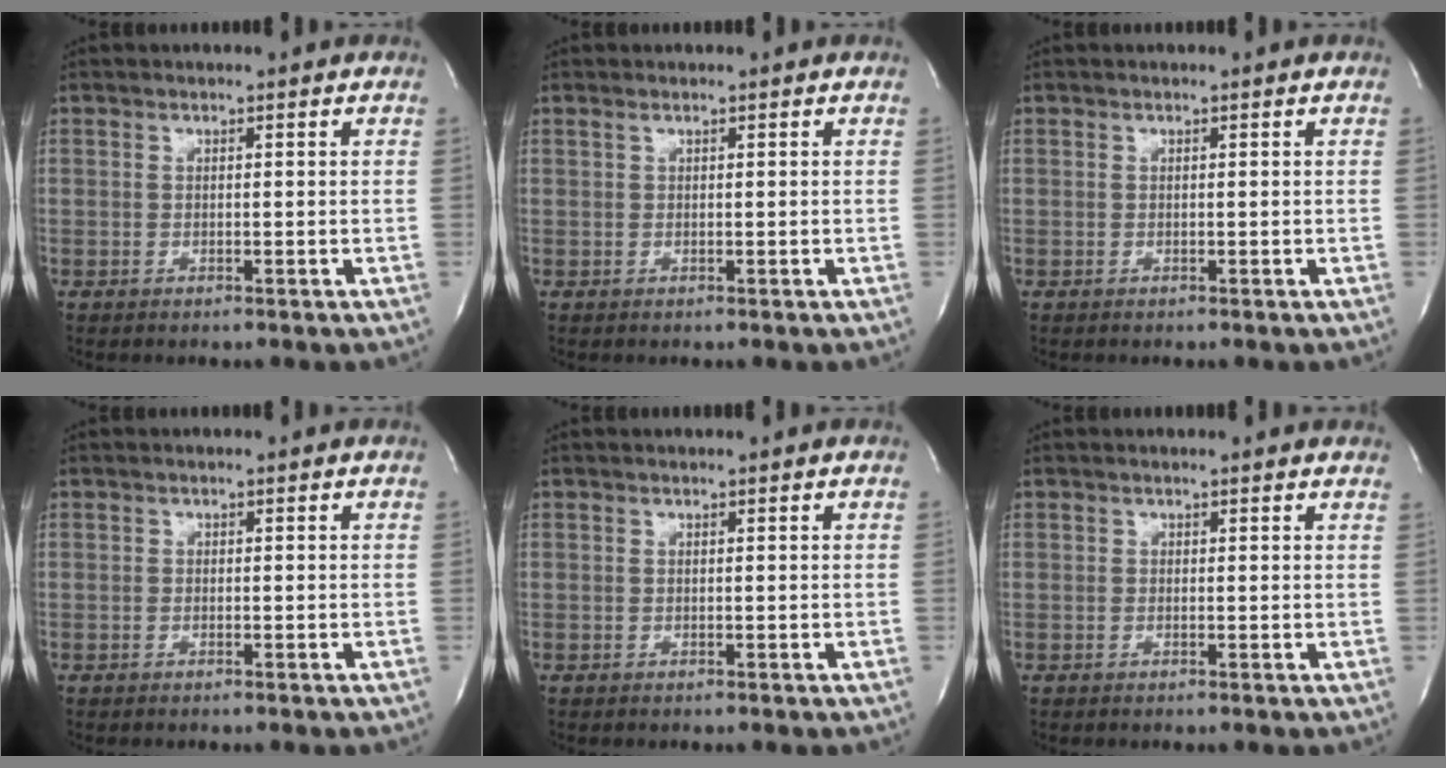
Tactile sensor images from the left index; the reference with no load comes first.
{"total": 0.0}
{"total": 0.0}
{"total": 0.0}
{"total": 0.0}
{"total": 3.4, "force": [3.1, 0.5, 1.2], "torque": [-0.019, 0.008, 0.022]}